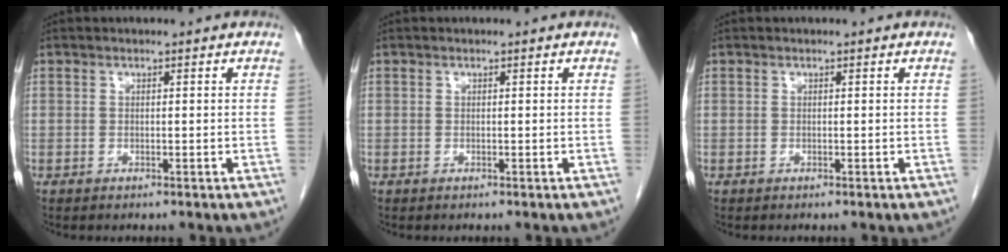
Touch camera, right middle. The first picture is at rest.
{"total": 0.0}
{"total": 0.0}